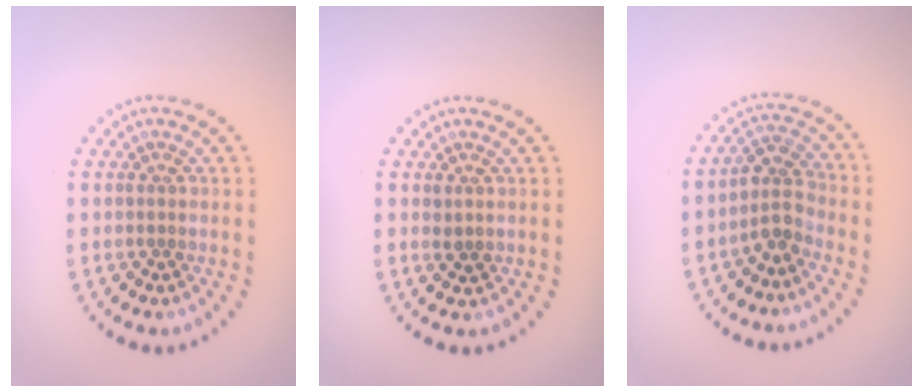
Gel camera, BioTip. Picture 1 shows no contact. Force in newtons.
{"total": 0.9, "press": 0.8, "slide": 0.3}
{"total": 2.7, "press": 2.2, "slide": 1.5}